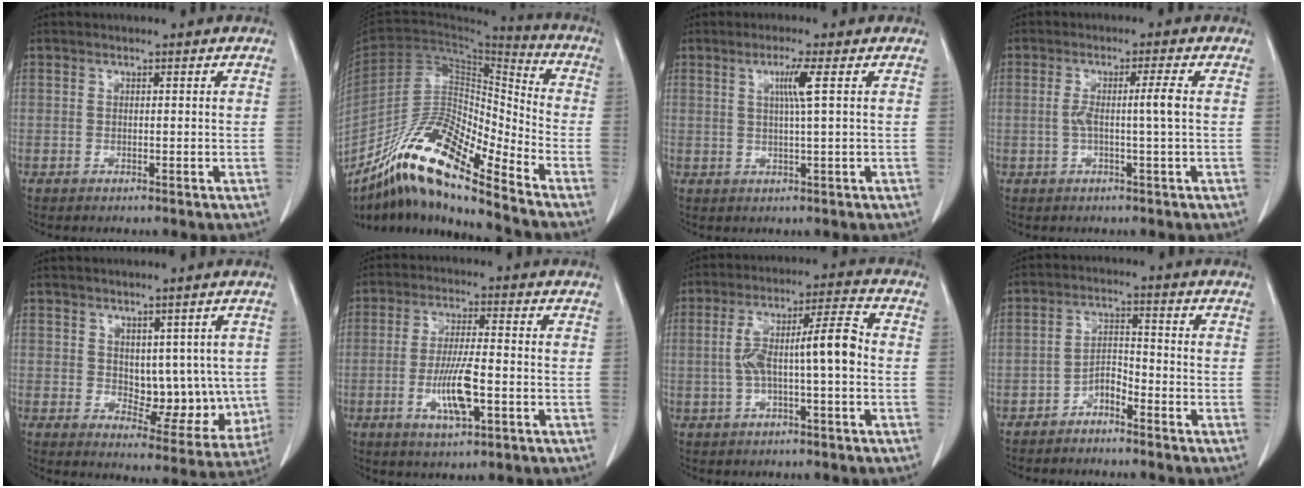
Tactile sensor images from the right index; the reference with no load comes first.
{"total": 17.7, "force": [-13.1, 2.3, 11.7], "torque": [-0.216, 0.003, -0.238]}
{"total": 3.6, "force": [1.0, -0.9, 3.3], "torque": [-0.063, -0.002, 0.020]}
{"total": 3.9, "force": [-0.1, -0.8, 3.8], "torque": [-0.073, 0.007, 0.002]}
{"total": 9.0, "force": [0.9, 5.4, 7.1], "torque": [-0.071, -0.001, 0.030]}
{"total": 7.8, "force": [-2.3, 1.2, 7.4], "torque": [-0.141, -0.006, -0.040]}
{"total": 9.3, "force": [-0.8, 1.1, 9.2], "torque": [-0.165, 0.031, -0.015]}
{"total": 3.4, "force": [-2.7, 1.1, 1.7], "torque": [-0.029, 0.008, -0.051]}